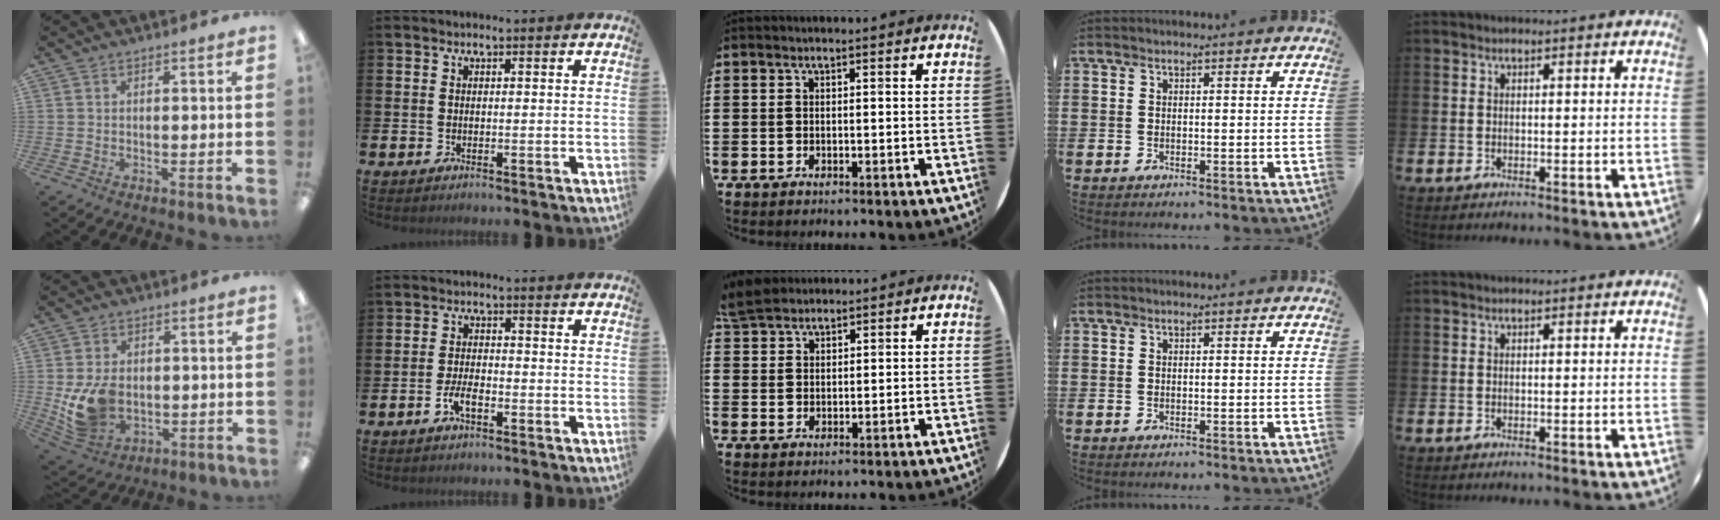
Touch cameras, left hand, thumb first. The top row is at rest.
{"thumb": {"total": 10.5, "force": [-1.1, 7.7, 7.1], "torque": [-0.139, 0.003, -0.013]}, "index": {"total": 3.1, "force": [-1.4, 1.2, 2.4], "torque": [-0.045, 0.000, -0.029]}, "middle": {"total": 4.6, "force": [4.2, 1.6, 1.2], "torque": [-0.035, -0.001, 0.082]}}